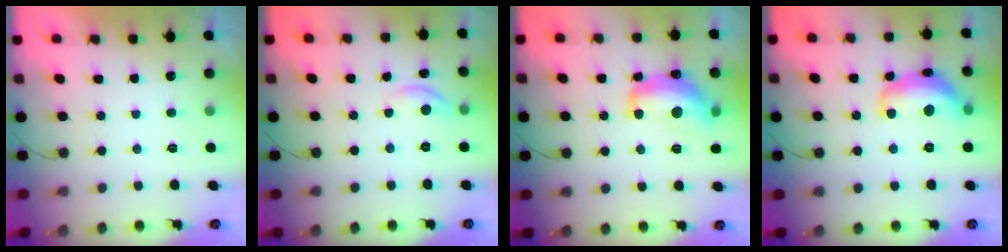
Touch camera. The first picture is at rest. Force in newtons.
{"total": 5.5, "press": 5.5, "slide": 0.6}
{"total": 14.7, "press": 14.7, "slide": 1.1}
{"total": 13.9, "press": 13.8, "slide": 1.0}